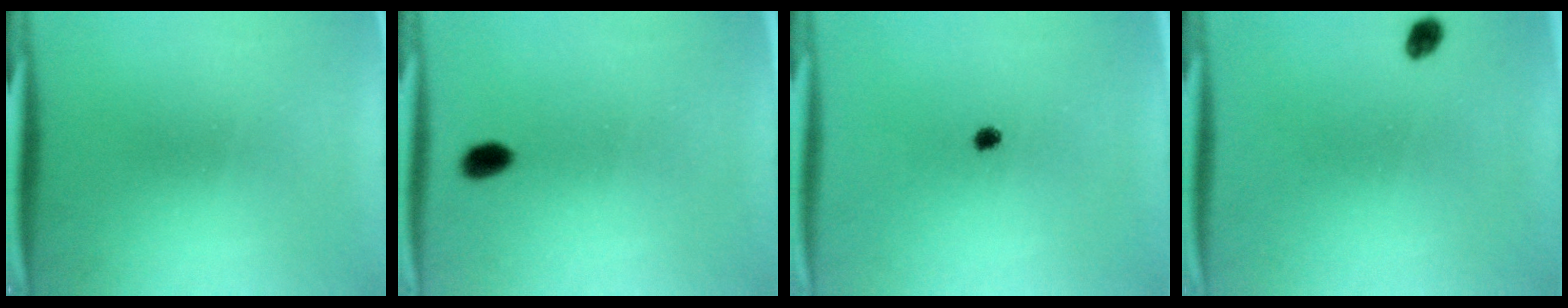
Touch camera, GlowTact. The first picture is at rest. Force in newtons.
{"total": 2.7}
{"total": 1.2}
{"total": 2.0}